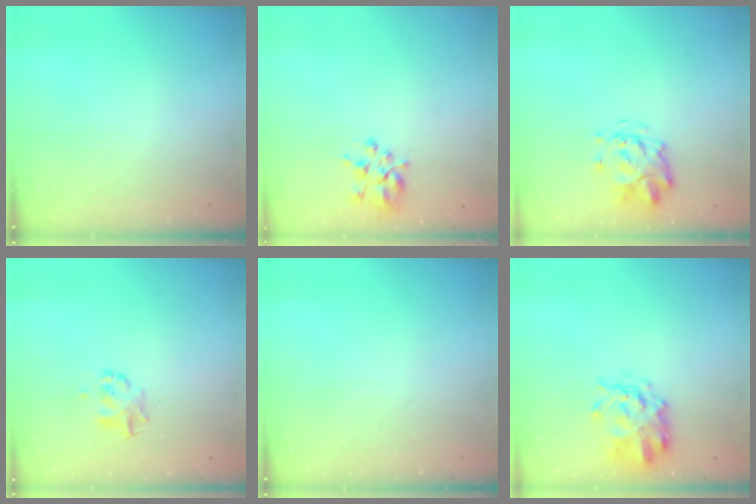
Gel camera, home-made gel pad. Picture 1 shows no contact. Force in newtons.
{"total": 5.3, "press": 5.2, "slide": 1.2}
{"total": 3.8, "press": 3.4, "slide": 1.7}
{"total": 2.2, "press": 2.1, "slide": 0.4}
{"total": 0.0}
{"total": 3.6, "press": 3.4, "slide": 1.1}